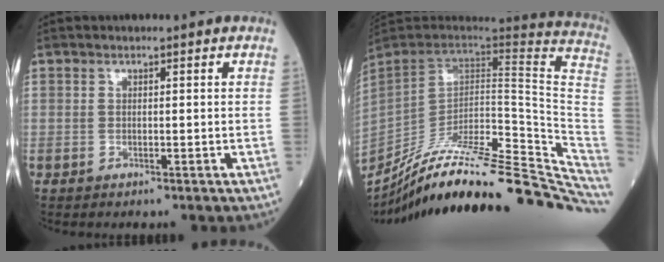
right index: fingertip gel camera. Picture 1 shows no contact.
{"total": 35.4, "force": [-30.0, 4.2, 18.3], "torque": [-0.182, -0.029, -0.423]}